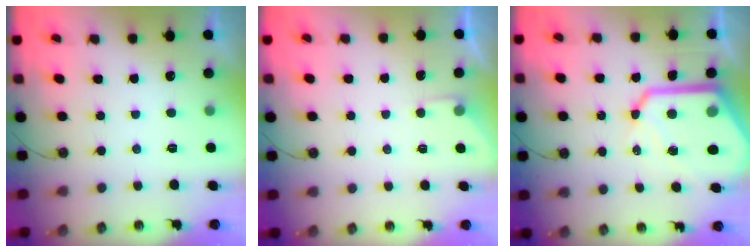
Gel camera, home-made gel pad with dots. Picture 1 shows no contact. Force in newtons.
{"total": 3.0, "press": 3.0, "slide": 0.4}
{"total": 19.2, "press": 19.0, "slide": 2.1}